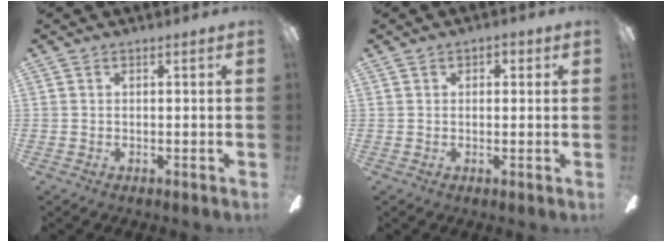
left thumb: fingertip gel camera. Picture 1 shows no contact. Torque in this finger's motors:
{"motor_torque": [-0.20, 0.07, -0.40, 0.23, -0.02]}